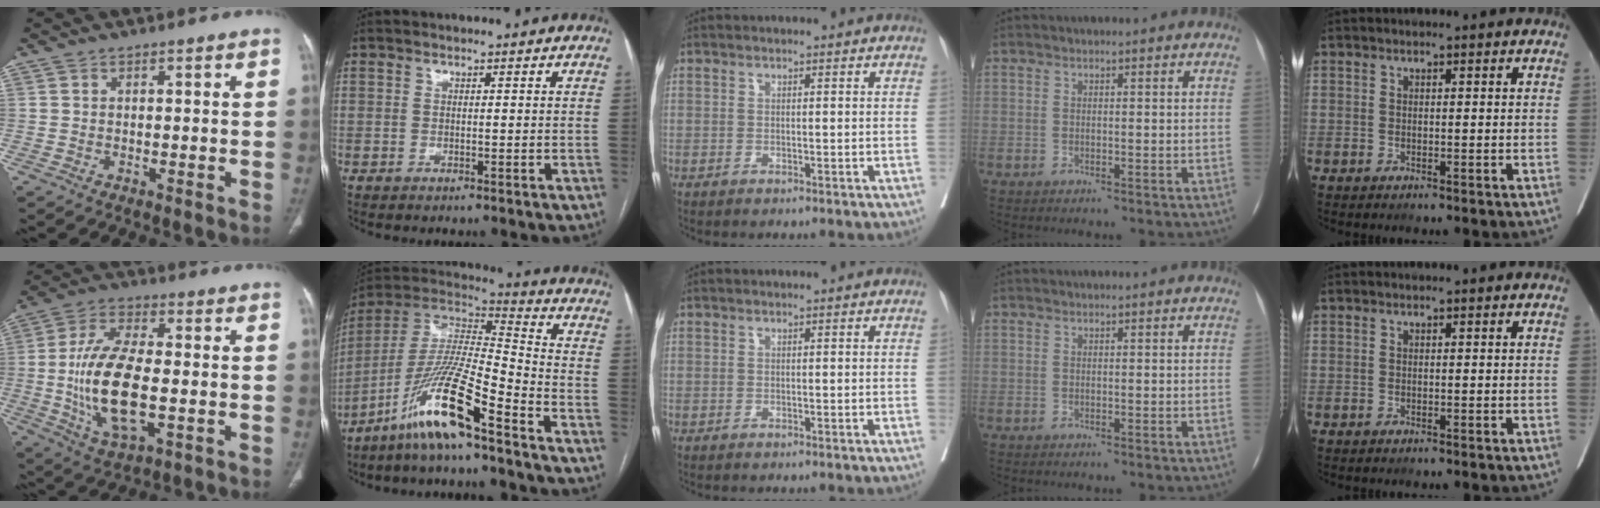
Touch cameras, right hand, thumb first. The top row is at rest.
{"thumb": {"total": 16.9, "force": [-2.1, 7.6, 15.0], "torque": [-0.293, 0.003, -0.035]}, "index": {"total": 15.1, "force": [-9.6, 0.6, 11.6], "torque": [-0.241, -0.009, -0.184]}}